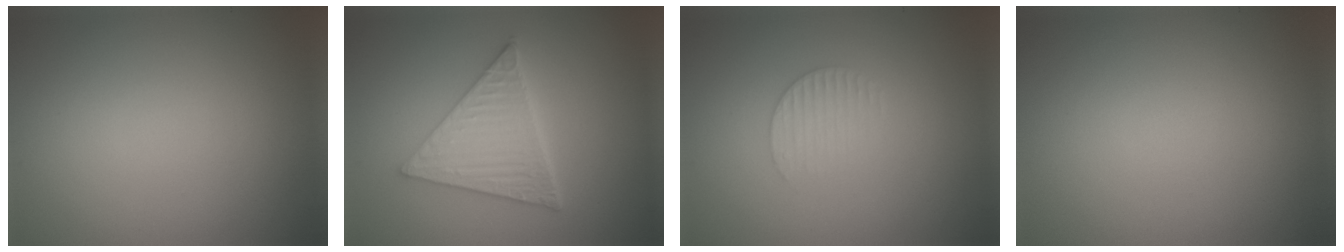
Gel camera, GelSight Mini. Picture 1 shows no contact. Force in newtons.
{"total": 5.9, "press": 4.4, "slide": 4.0}
{"total": 1.5, "press": 1.5, "slide": 0.4}
{"total": 0.0}